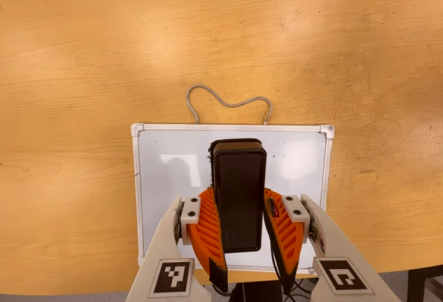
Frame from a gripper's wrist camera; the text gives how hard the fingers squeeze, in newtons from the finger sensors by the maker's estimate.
{"total": 6.9, "left": 5.9, "right": 7.9}